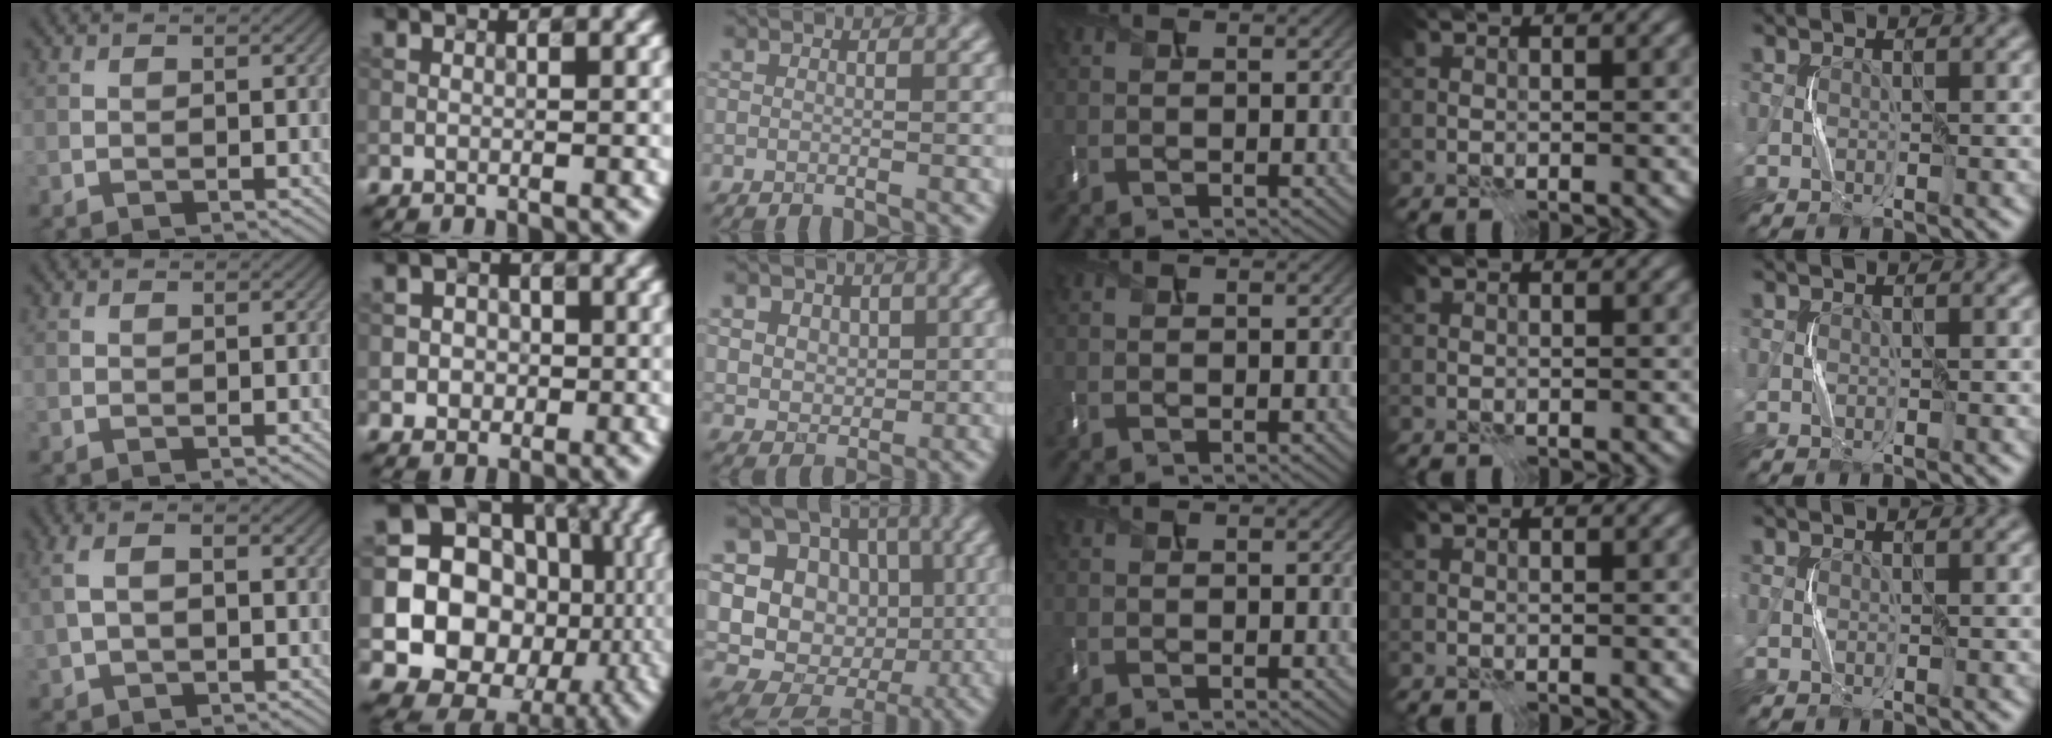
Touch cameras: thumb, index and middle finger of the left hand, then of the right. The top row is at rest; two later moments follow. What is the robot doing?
{"motion": "press", "object": "memory foam"}